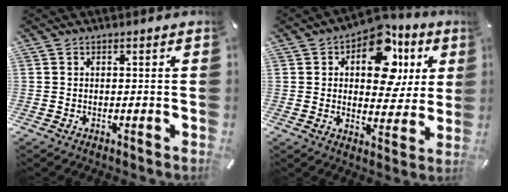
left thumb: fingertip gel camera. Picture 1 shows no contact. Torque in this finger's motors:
{"motor_torque": [2.15, 2.26, 1.20, -1.15, 0.41]}